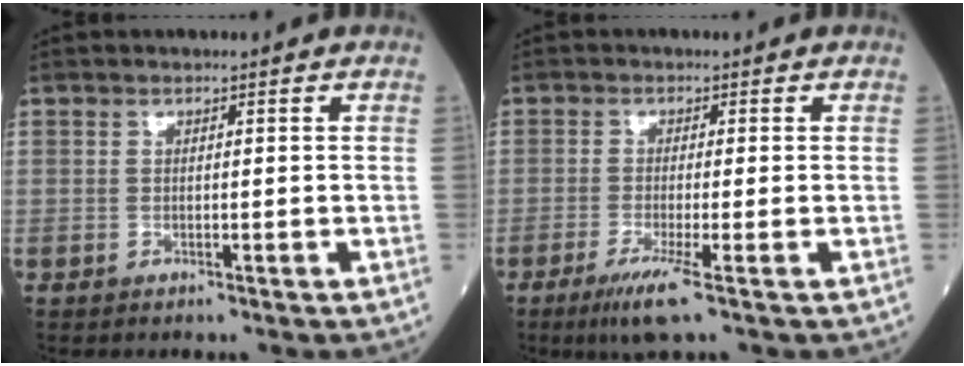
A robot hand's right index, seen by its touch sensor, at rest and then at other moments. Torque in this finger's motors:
{"motor_torque": [1.26, -0.78, 0.59, 0.15]}